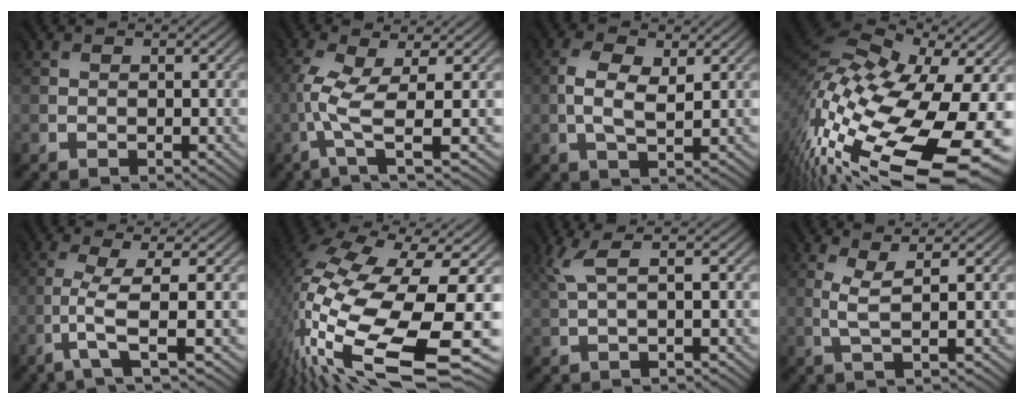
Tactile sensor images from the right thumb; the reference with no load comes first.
{"total": 5.8, "force": [-1.1, 1.2, 5.6], "torque": [-0.122, 0.006, -0.024]}
{"total": 4.0, "force": [0.3, 2.0, 3.5], "torque": [-0.087, 0.000, 0.009]}
{"total": 16.8, "force": [-6.7, 8.7, 12.8], "torque": [-0.271, -0.023, -0.098]}
{"total": 4.2, "force": [-1.6, 0.1, 3.9], "torque": [-0.075, 0.005, -0.038]}
{"total": 16.9, "force": [-3.4, 6.3, 15.3], "torque": [-0.342, -0.036, -0.037]}
{"total": 2.9, "force": [1.2, 0.0, 2.6], "torque": [-0.053, 0.010, 0.028]}
{"total": 2.2, "force": [0.6, -0.3, 2.1], "torque": [-0.049, 0.001, 0.016]}